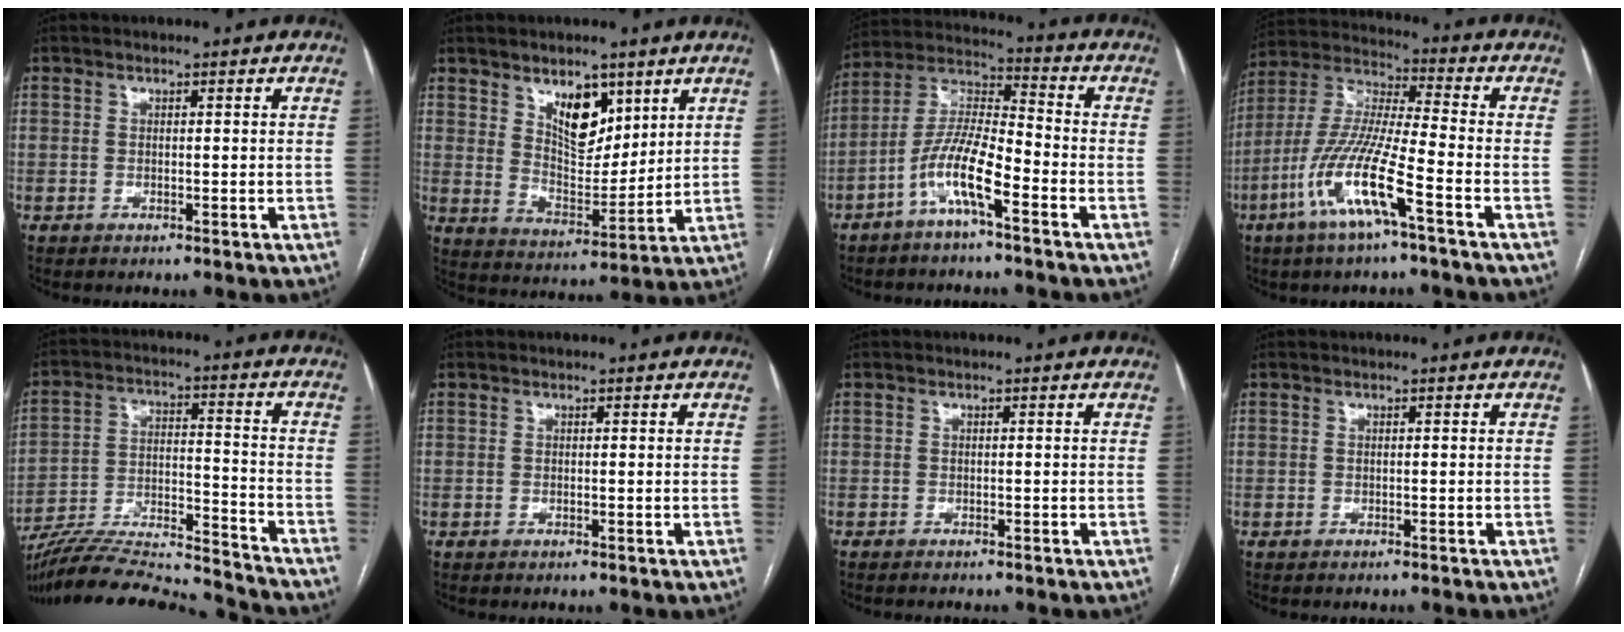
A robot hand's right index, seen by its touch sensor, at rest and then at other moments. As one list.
[{"total": 9.0, "force": [5.0, 4.4, 6.0], "torque": [-0.101, -0.005, 0.095]}, {"total": 10.3, "force": [-5.3, 1.7, 8.8], "torque": [-0.184, 0.012, -0.104]}, {"total": 14.0, "force": [-6.4, 0.8, 12.4], "torque": [-0.266, -0.007, -0.127]}, {"total": 22.9, "force": [-21.5, 1.5, 7.6], "torque": [-0.150, -0.005, -0.339]}, {"total": 0.0}, {"total": 2.2, "force": [-2.0, 0.5, 0.7], "torque": [-0.009, -0.003, -0.023]}, {"total": 0.6, "force": [-0.6, 0.0, 0.0], "torque": [-0.005, -0.001, -0.011]}]